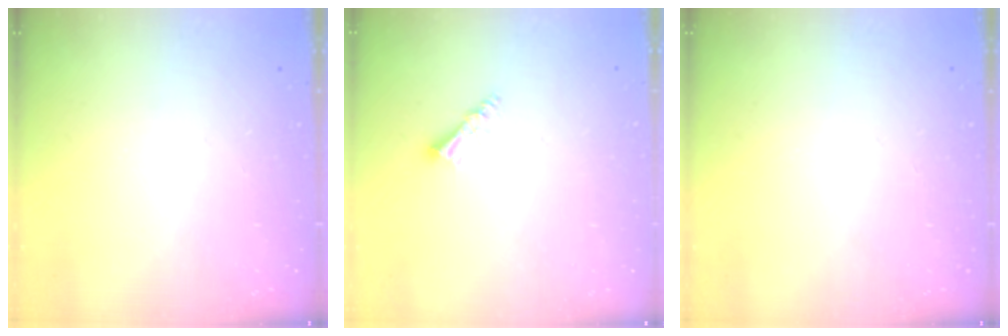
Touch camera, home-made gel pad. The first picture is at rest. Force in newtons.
{"total": 3.9, "press": 3.9, "slide": 0.5}
{"total": 0.0}